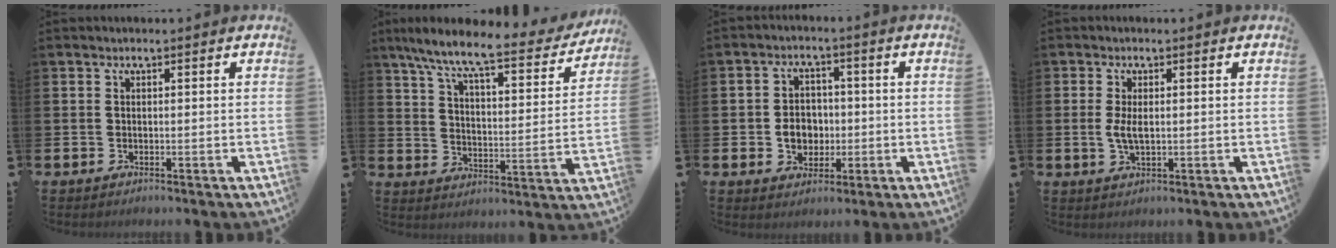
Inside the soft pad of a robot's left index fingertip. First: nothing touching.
{"total": 9.1, "force": [7.6, 1.5, 4.7], "torque": [-0.115, -0.048, 0.124]}
{"total": 4.6, "force": [-0.6, 3.9, 2.3], "torque": [-0.034, 0.003, -0.019]}
{"total": 2.9, "force": [0.2, 1.2, 2.6], "torque": [-0.047, 0.003, 0.001]}